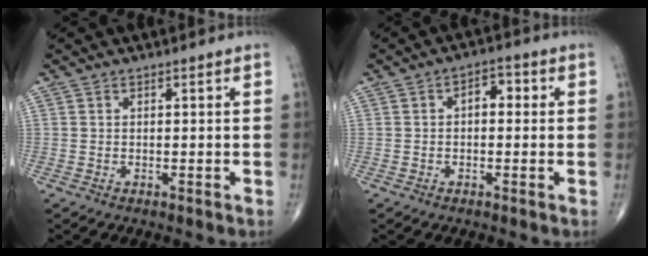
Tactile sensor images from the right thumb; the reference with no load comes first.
{"total": 3.8, "force": [0.3, 2.4, 3.0], "torque": [-0.026, 0.013, -0.004]}